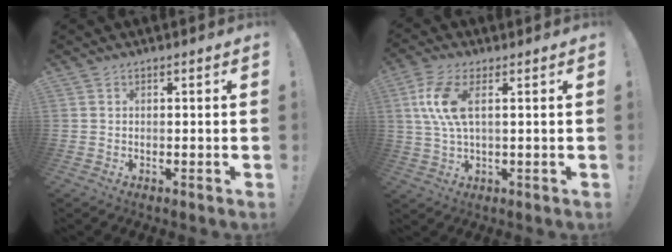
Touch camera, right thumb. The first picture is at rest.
{"total": 9.7, "force": [2.5, 3.7, 8.6], "torque": [-0.176, -0.005, 0.045]}